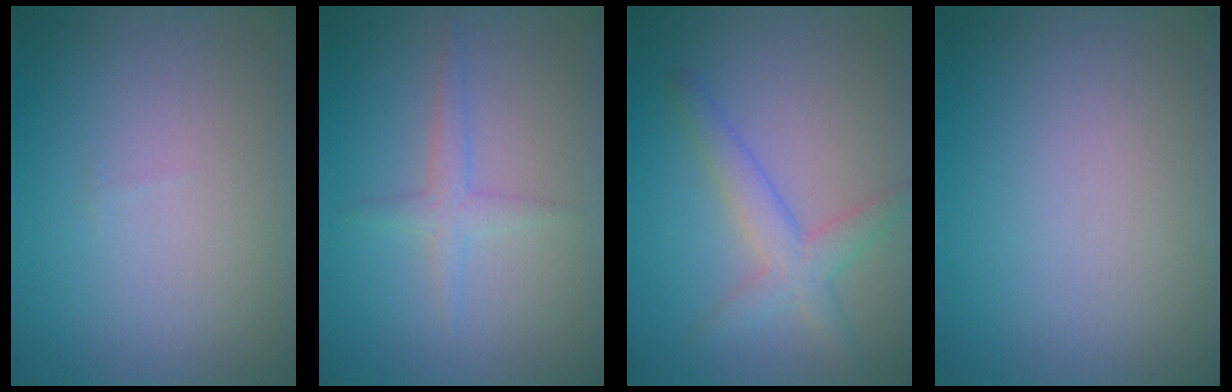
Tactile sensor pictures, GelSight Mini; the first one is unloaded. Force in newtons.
{"total": 1.6, "press": 1.6, "slide": 0.1}
{"total": 3.1, "press": 3.1, "slide": 0.1}
{"total": 0.0}